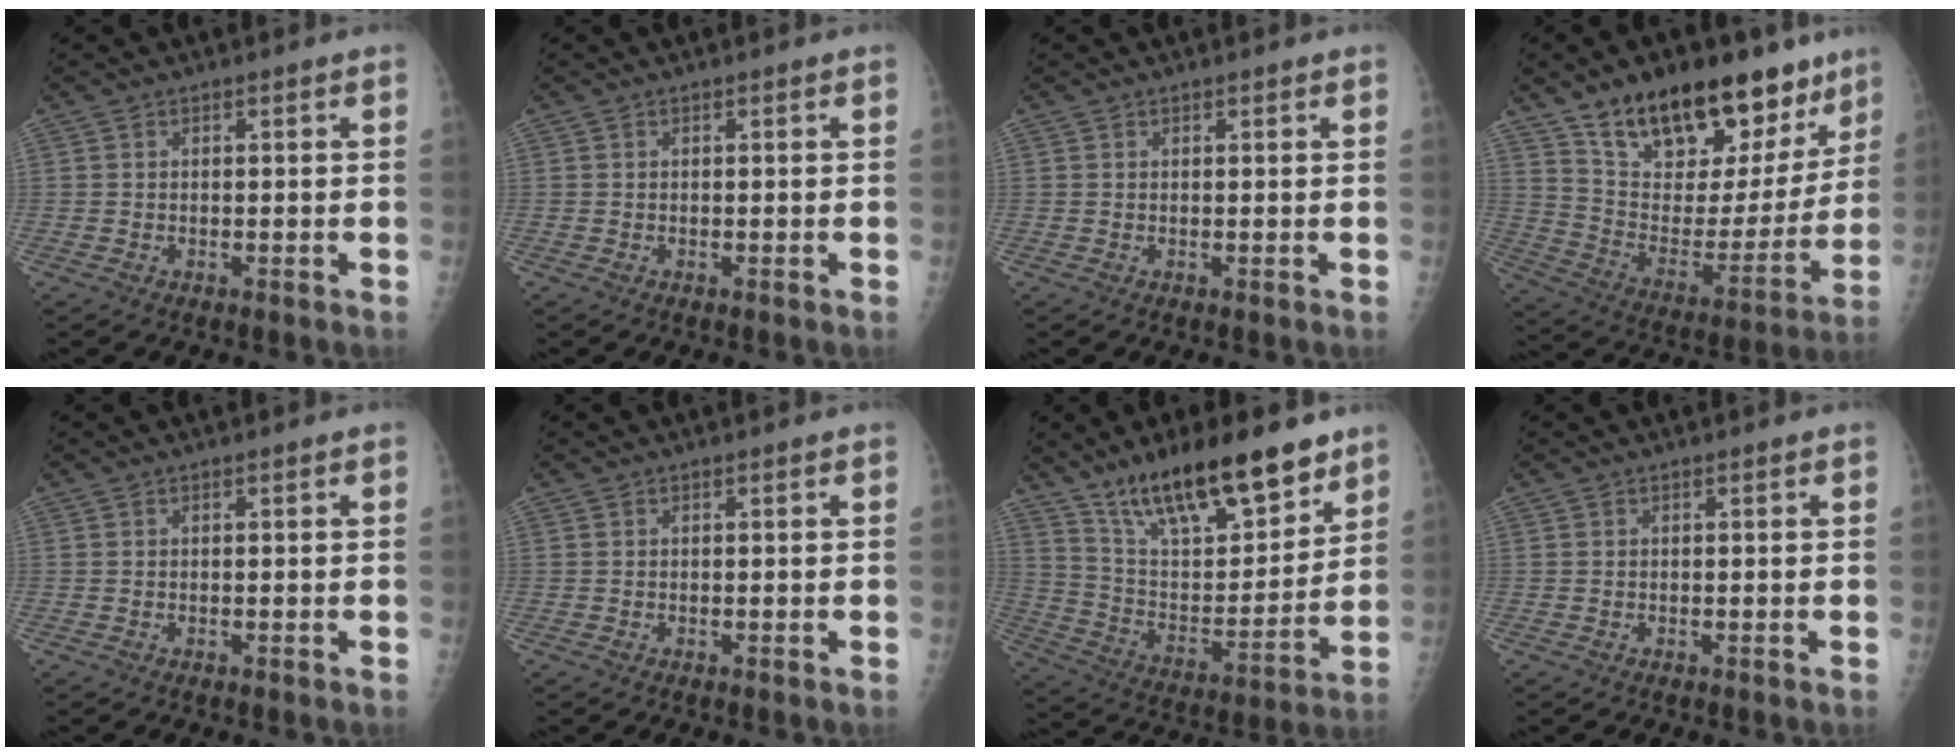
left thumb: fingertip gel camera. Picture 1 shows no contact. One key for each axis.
{"total": 0.0}
{"total": 0.5, "fx": 0.4, "fy": 0.4, "fz": 0.1, "tx": 0.001, "ty": -0.002, "tz": 0.003}
{"total": 26.5, "fx": 17.7, "fy": 12.7, "fz": 15.1, "tx": -0.185, "ty": -0.063, "tz": 0.288}
{"total": 0.0}
{"total": 0.0}
{"total": 22.7, "fx": 15.8, "fy": 7.9, "fz": 14.2, "tx": -0.190, "ty": -0.064, "tz": 0.273}
{"total": 0.0}